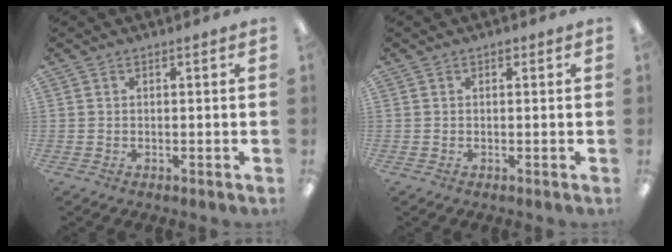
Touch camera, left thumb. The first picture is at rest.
{"total": 0.6, "force": [0.4, 0.4, 0.2], "torque": [-0.006, 0.004, 0.007]}